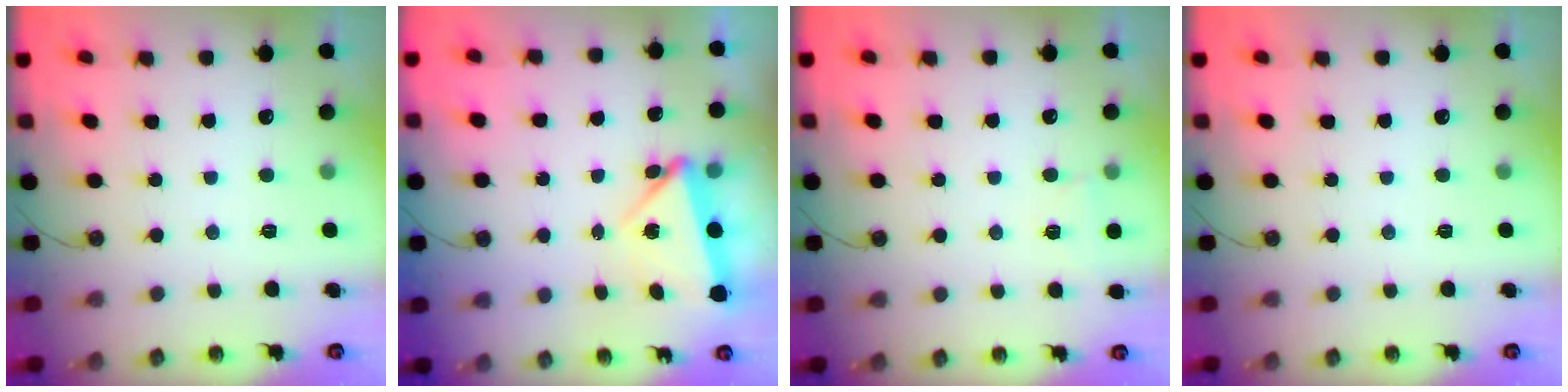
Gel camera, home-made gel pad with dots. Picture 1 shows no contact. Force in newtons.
{"total": 10.9, "press": 5.3, "slide": 9.5}
{"total": 3.8, "press": 3.7, "slide": 0.5}
{"total": 0.0}